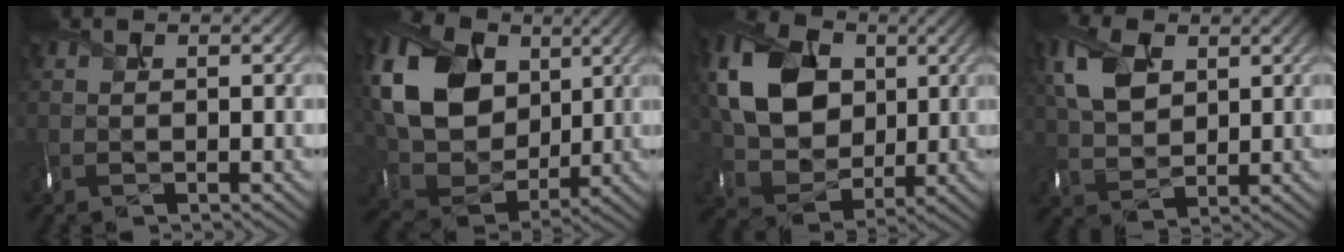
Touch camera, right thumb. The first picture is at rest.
{"total": 14.3, "force": [4.1, 10.9, 8.3], "torque": [-0.215, 0.016, 0.084]}
{"total": 11.4, "force": [2.4, 8.9, 6.7], "torque": [-0.167, 0.005, 0.042]}
{"total": 6.9, "force": [2.5, 4.7, 4.4], "torque": [-0.125, 0.003, 0.056]}